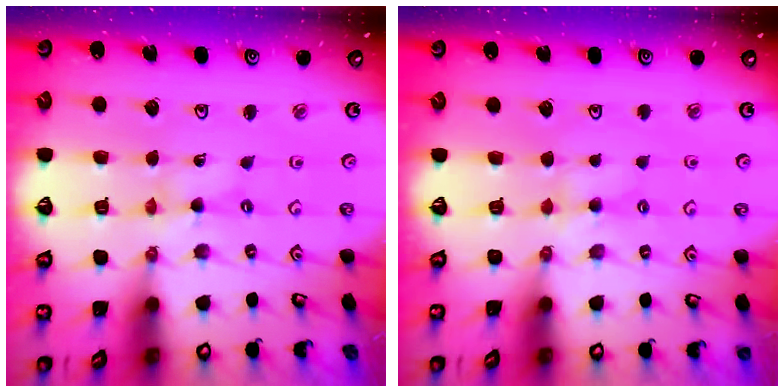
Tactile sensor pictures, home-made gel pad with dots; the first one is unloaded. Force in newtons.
{"total": 3.1, "press": 3.1, "slide": 0.5}